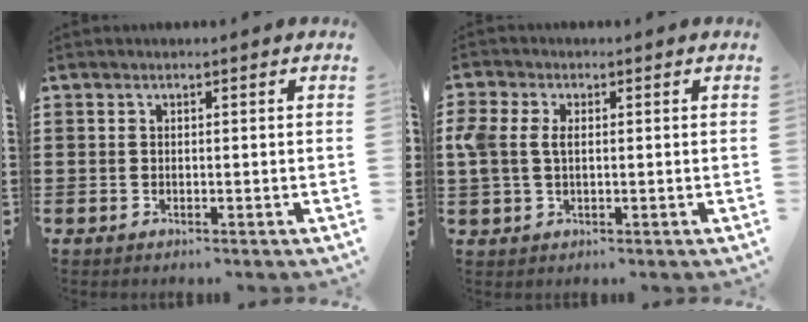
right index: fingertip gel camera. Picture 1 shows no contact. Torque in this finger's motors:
{"motor_torque": [0.77, -0.19, 0.42, 0.13]}